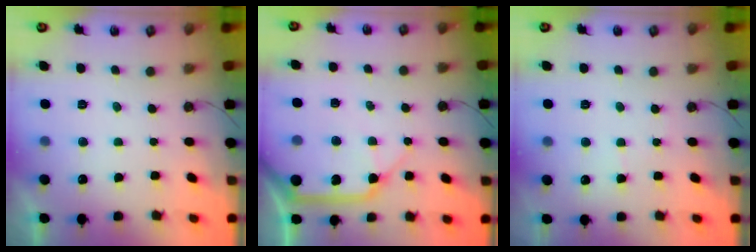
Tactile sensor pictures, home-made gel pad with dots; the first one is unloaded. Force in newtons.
{"total": 14.0, "press": 13.9, "slide": 1.9}
{"total": 5.9, "press": 5.9, "slide": 0.9}